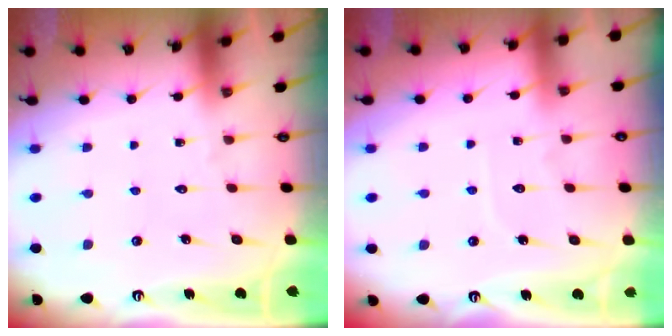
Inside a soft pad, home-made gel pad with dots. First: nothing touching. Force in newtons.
{"total": 3.0, "press": 3.0, "slide": 0.4}